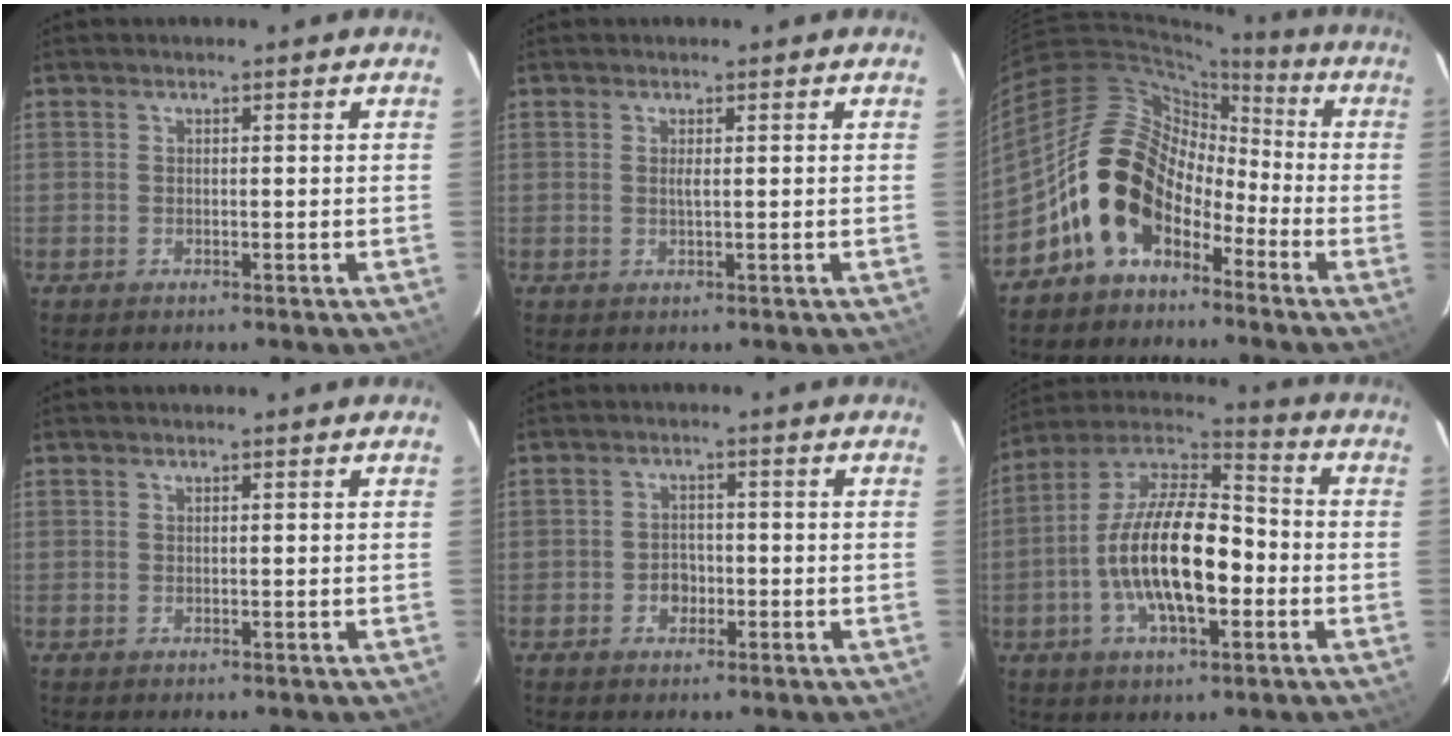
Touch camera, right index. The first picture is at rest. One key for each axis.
{"total": 0.9, "fx": 0.2, "fy": -0.1, "fz": 0.9, "tx": -0.018, "ty": -0.001, "tz": 0.003}
{"total": 13.9, "fx": -6.8, "fy": 9.6, "fz": 7.5, "tx": -0.138, "ty": 0.020, "tz": -0.123}
{"total": 0.0}
{"total": 3.0, "fx": -1.1, "fy": 2.5, "fz": 1.2, "tx": -0.024, "ty": 0.008, "tz": -0.014}
{"total": 18.2, "fx": -3.9, "fy": 7.6, "fz": 16.1, "tx": -0.309, "ty": 0.001, "tz": -0.076}